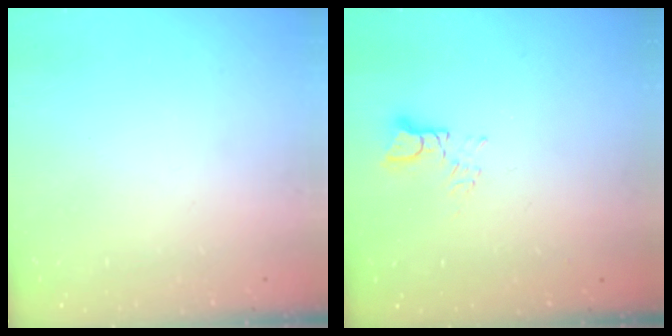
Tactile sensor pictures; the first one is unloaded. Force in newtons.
{"total": 3.4, "press": 3.3, "slide": 0.3}